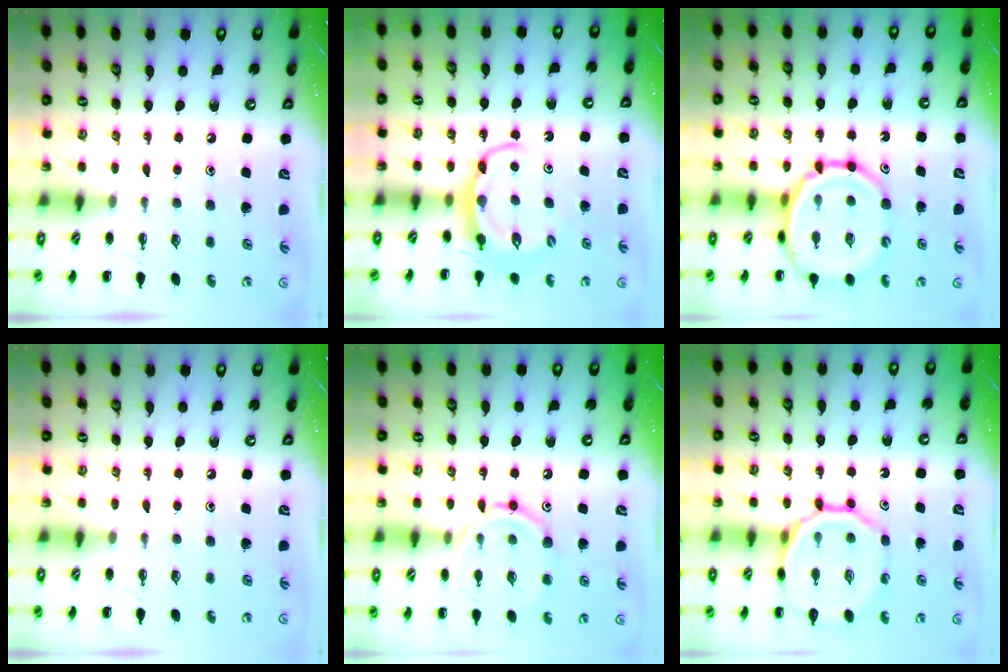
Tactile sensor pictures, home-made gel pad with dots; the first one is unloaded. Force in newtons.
{"total": 5.9, "press": 5.9, "slide": 0.6}
{"total": 14.2, "press": 13.8, "slide": 3.2}
{"total": 0.0}
{"total": 13.7, "press": 13.6, "slide": 1.1}
{"total": 16.1, "press": 16.0, "slide": 2.4}